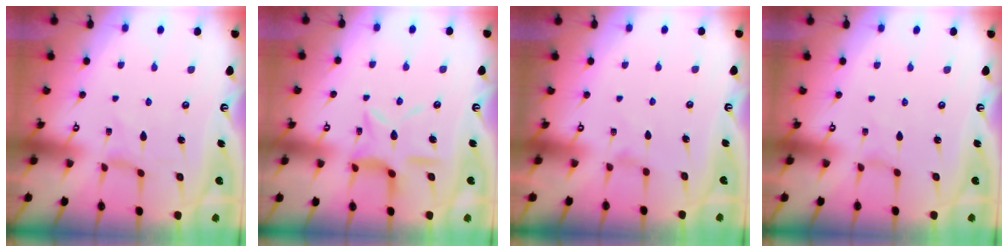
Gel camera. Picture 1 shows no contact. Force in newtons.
{"total": 11.9, "press": 11.8, "slide": 1.2}
{"total": 1.8, "press": 1.7, "slide": 0.3}
{"total": 0.0}